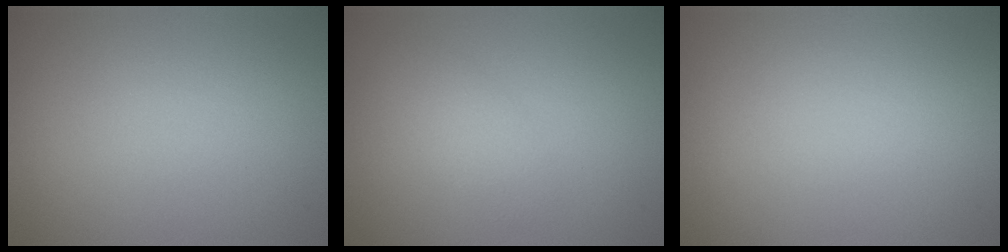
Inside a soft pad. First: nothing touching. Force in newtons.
{"total": 2.0, "press": 2.0, "slide": 0.2}
{"total": 0.0}